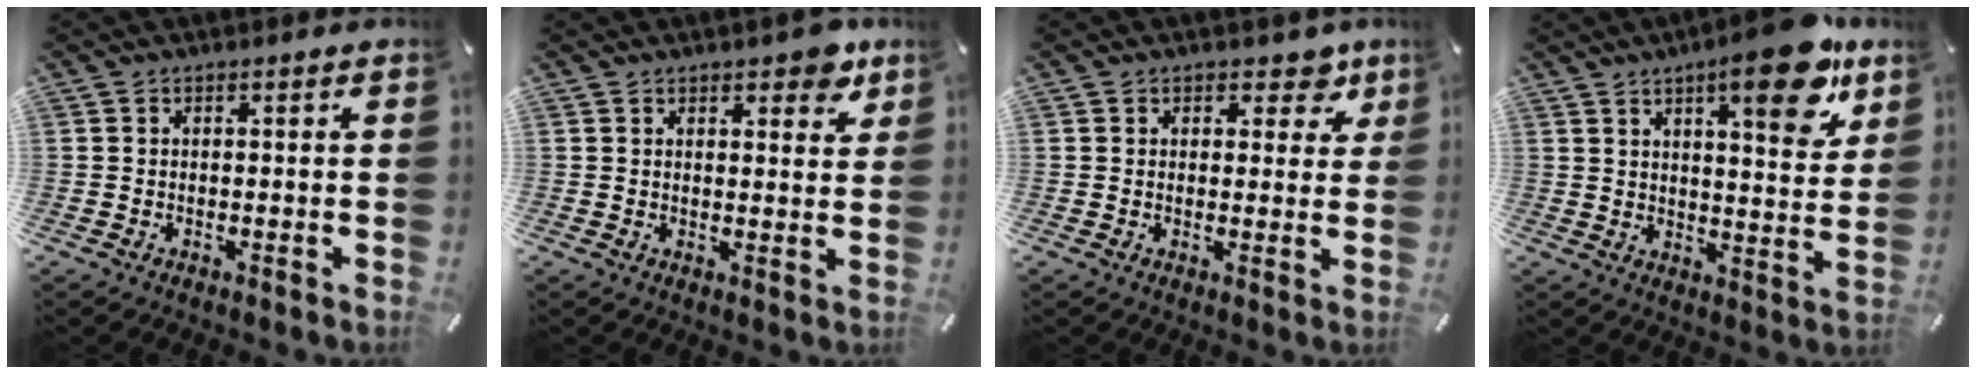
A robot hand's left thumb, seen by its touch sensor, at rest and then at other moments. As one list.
[{"total": 5.0, "force": [3.7, 2.4, 2.4], "torque": [-0.024, -0.017, 0.060]}, {"total": 6.3, "force": [3.8, 3.9, 3.3], "torque": [-0.011, -0.022, 0.056]}, {"total": 15.8, "force": [9.7, 4.7, 11.5], "torque": [-0.145, -0.058, 0.149]}]